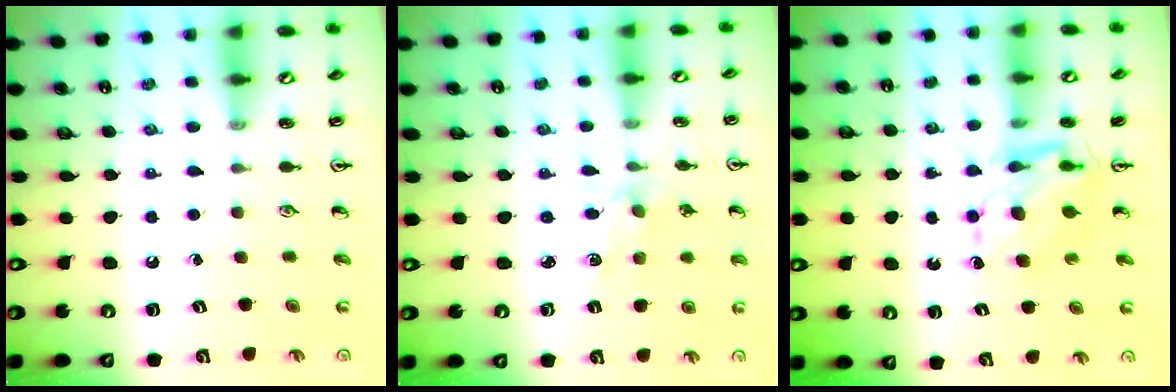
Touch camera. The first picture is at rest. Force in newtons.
{"total": 1.7, "press": 1.7, "slide": 0.1}
{"total": 6.8, "press": 6.8, "slide": 0.4}